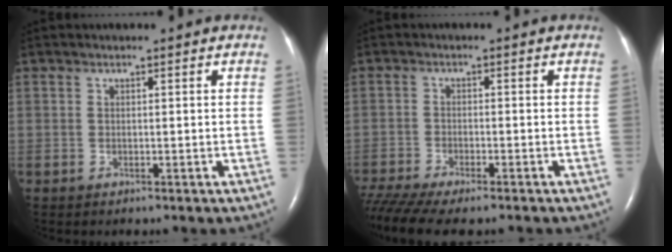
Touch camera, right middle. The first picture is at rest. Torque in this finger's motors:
{"motor_torque": [1.11, -1.03, 0.15, 0.11]}